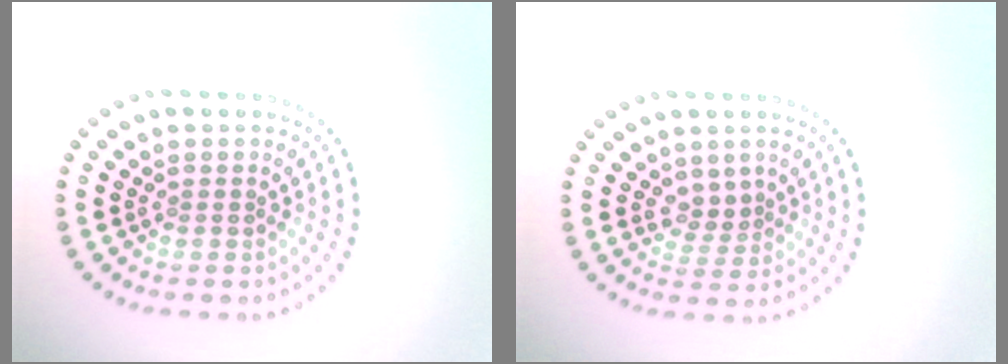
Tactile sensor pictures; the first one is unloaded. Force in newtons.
{"total": 1.9, "press": 1.3, "slide": 1.4}